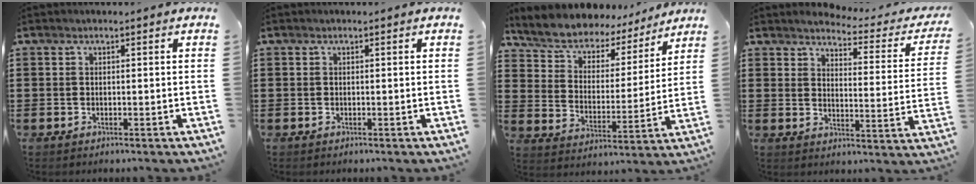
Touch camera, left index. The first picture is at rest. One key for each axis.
{"total": 0.0}
{"total": 6.5, "fx": 6.1, "fy": 2.1, "fz": 1.0, "tx": -0.057, "ty": -0.043, "tz": 0.104}
{"total": 3.1, "fx": 2.9, "fy": -0.1, "fz": 0.9, "tx": -0.029, "ty": -0.028, "tz": 0.043}